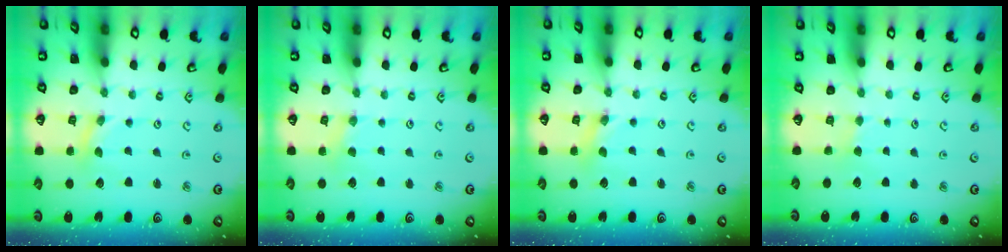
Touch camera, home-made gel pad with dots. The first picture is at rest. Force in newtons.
{"total": 2.2, "press": 2.2, "slide": 0.4}
{"total": 1.2, "press": 1.2, "slide": 0.3}
{"total": 2.0, "press": 2.0, "slide": 0.4}